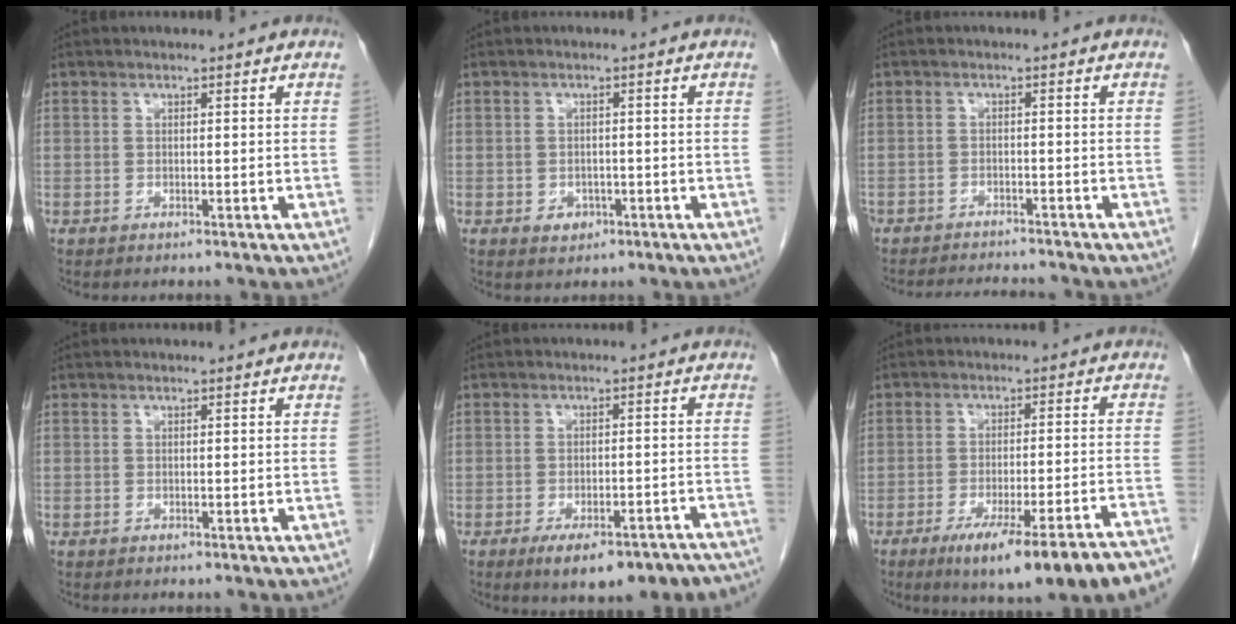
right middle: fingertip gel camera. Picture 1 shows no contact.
{"total": 2.1, "force": [-0.9, 1.7, 0.9], "torque": [-0.012, 0.003, -0.005]}
{"total": 7.0, "force": [-6.7, 0.9, 1.8], "torque": [-0.019, -0.006, -0.098]}
{"total": 0.0}
{"total": 12.4, "force": [-9.8, 3.3, 6.8], "torque": [-0.062, 0.009, -0.123]}
{"total": 17.7, "force": [-13.4, 0.0, 11.5], "torque": [-0.110, -0.008, -0.190]}